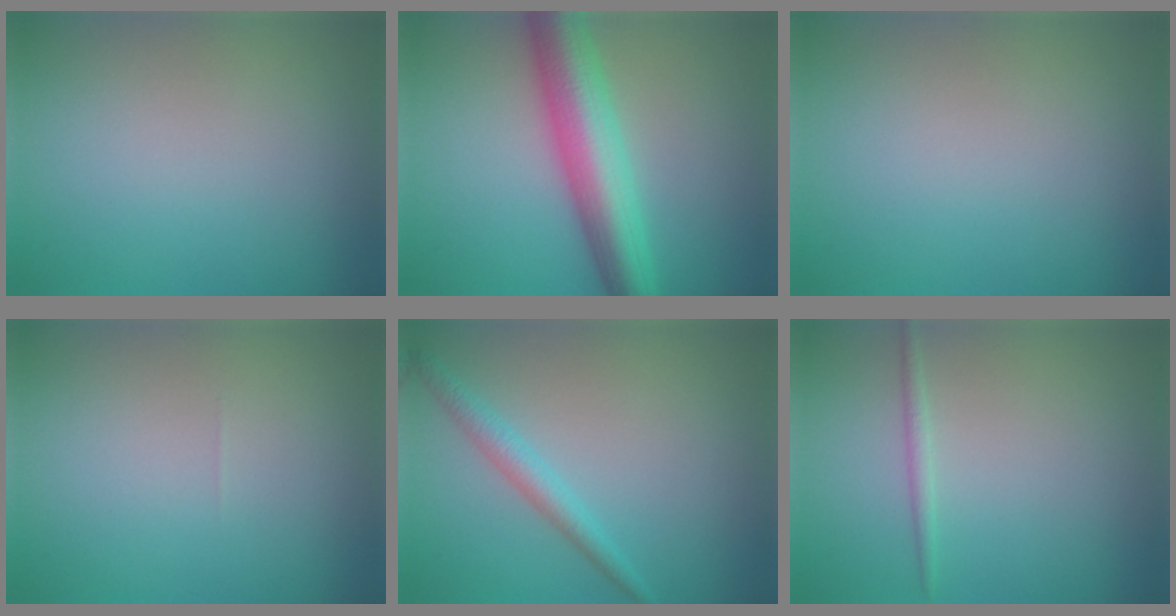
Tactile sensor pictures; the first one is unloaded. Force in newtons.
{"total": 8.0, "press": 8.0, "slide": 0.3}
{"total": 0.0}
{"total": 0.0}
{"total": 2.2, "press": 2.2, "slide": 0.1}
{"total": 1.0, "press": 1.0, "slide": 0.0}